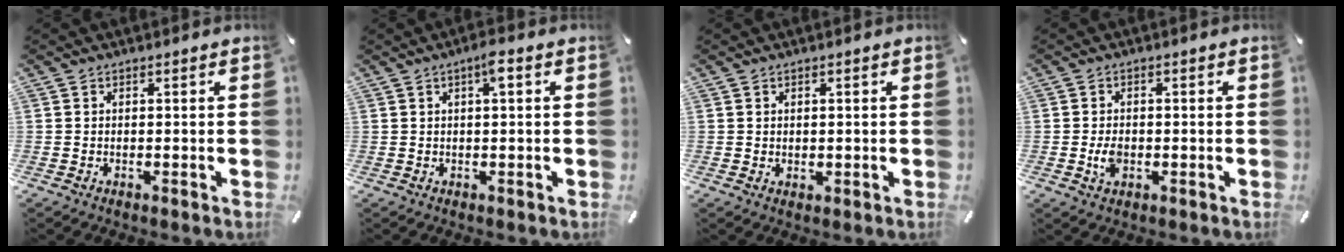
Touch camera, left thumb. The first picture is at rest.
{"total": 3.1, "force": [1.0, 0.6, 2.9], "torque": [-0.050, 0.002, 0.012]}
{"total": 0.8, "force": [0.3, 0.7, 0.2], "torque": [-0.003, 0.002, 0.006]}
{"total": 3.5, "force": [-0.7, 2.4, 2.5], "torque": [-0.057, -0.001, -0.015]}